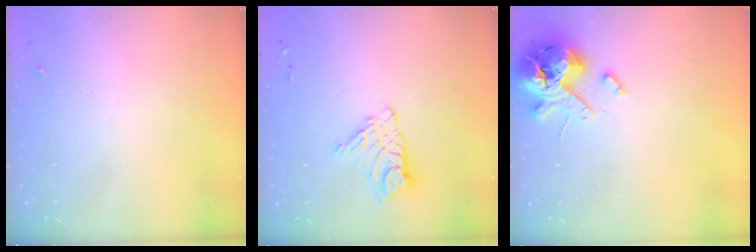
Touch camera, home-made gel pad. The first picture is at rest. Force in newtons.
{"total": 11.0, "press": 10.9, "slide": 1.0}
{"total": 13.2, "press": 13.0, "slide": 2.2}